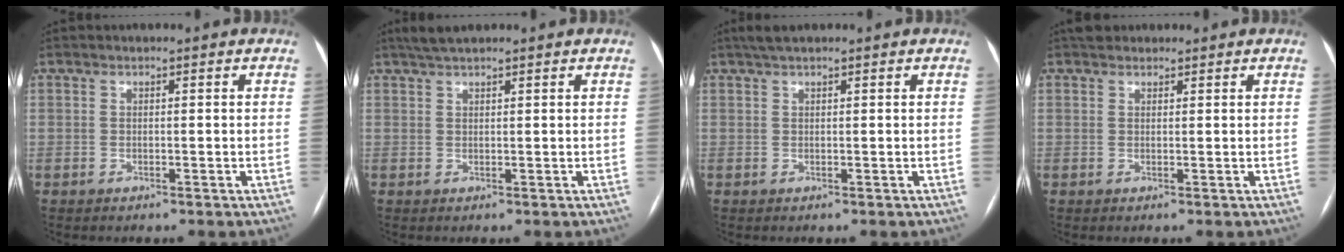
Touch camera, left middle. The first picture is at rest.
{"total": 3.2, "force": [2.7, 0.4, 1.7], "torque": [-0.032, 0.018, 0.051]}
{"total": 2.5, "force": [2.0, 0.4, 1.5], "torque": [-0.029, 0.019, 0.036]}
{"total": 2.6, "force": [2.2, 1.4, 0.6], "torque": [-0.006, 0.023, 0.032]}